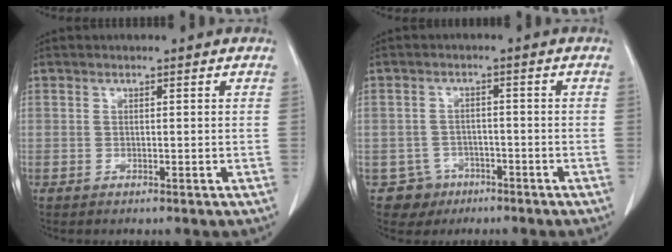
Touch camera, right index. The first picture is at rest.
{"total": 4.3, "force": [-2.3, 3.6, -0.3], "torque": [0.010, 0.013, -0.032]}